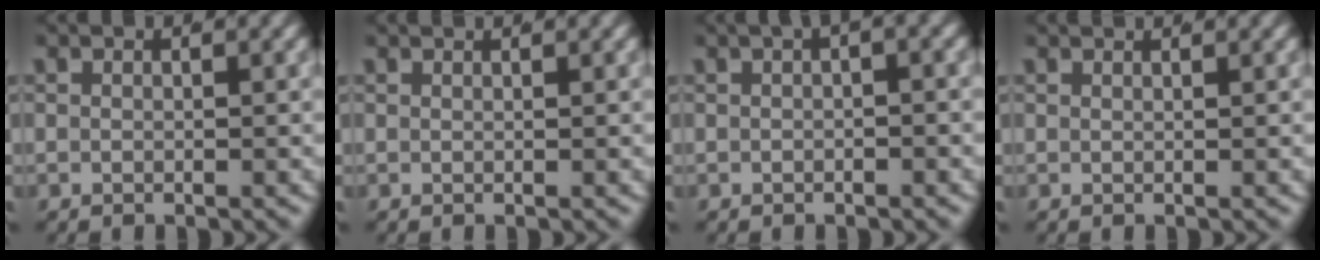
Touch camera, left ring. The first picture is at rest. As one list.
[{"total": 0.9, "force": [0.8, -0.5, 0.2], "torque": [0.005, -0.001, 0.015]}, {"total": 1.3, "force": [0.4, 0.1, 1.3], "torque": [-0.013, 0.009, 0.006]}, {"total": 1.3, "force": [1.1, -0.5, 0.3], "torque": [0.005, -0.002, 0.020]}]